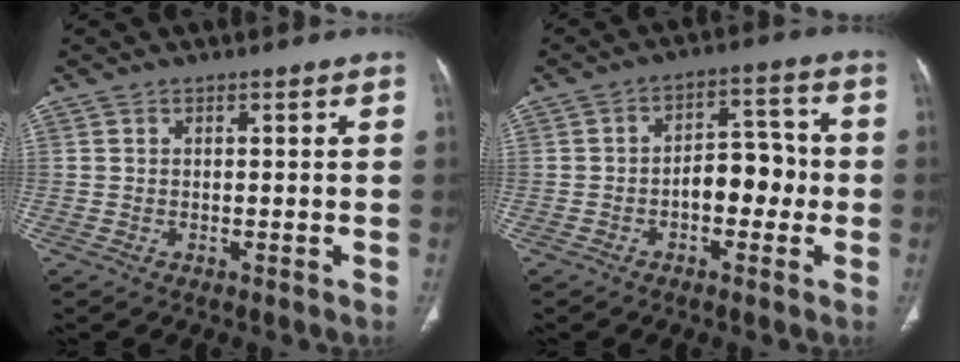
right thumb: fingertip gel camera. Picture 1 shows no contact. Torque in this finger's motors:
{"motor_torque": [1.12, 1.00, 0.80, -0.58, 0.02]}